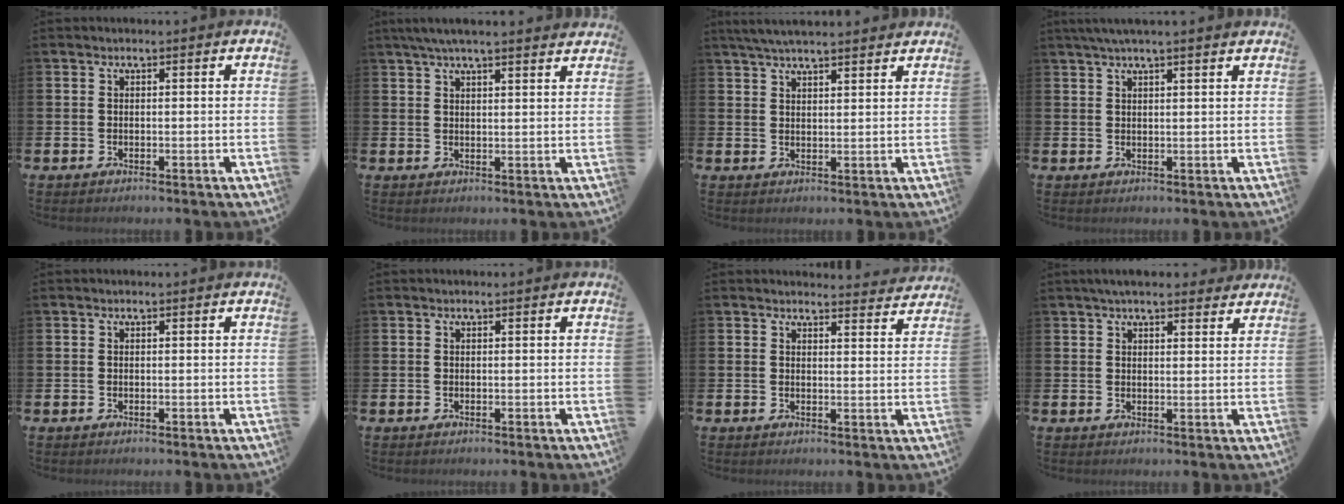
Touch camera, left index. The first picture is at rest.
{"total": 4.3, "force": [3.9, 0.2, 1.8], "torque": [-0.043, -0.007, 0.071]}
{"total": 4.5, "force": [4.3, 0.6, 1.5], "torque": [-0.035, -0.009, 0.078]}
{"total": 2.7, "force": [2.4, -0.1, 1.3], "torque": [-0.028, -0.003, 0.043]}
{"total": 0.0}
{"total": 0.0}
{"total": 3.0, "force": [2.9, 0.3, 0.0], "torque": [0.015, -0.025, 0.049]}
{"total": 3.9, "force": [3.5, 0.9, 1.3], "torque": [-0.028, -0.008, 0.064]}